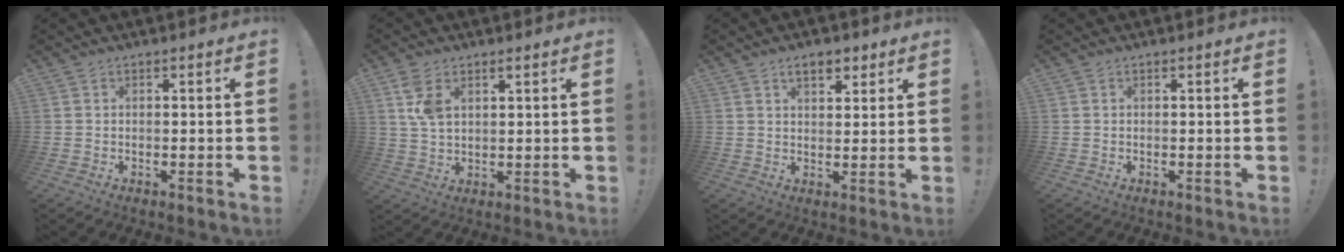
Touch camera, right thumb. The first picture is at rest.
{"total": 6.0, "force": [2.8, 3.2, 4.2], "torque": [-0.079, -0.004, 0.054]}
{"total": 5.8, "force": [3.3, 3.1, 3.5], "torque": [-0.041, -0.010, 0.056]}
{"total": 0.0}